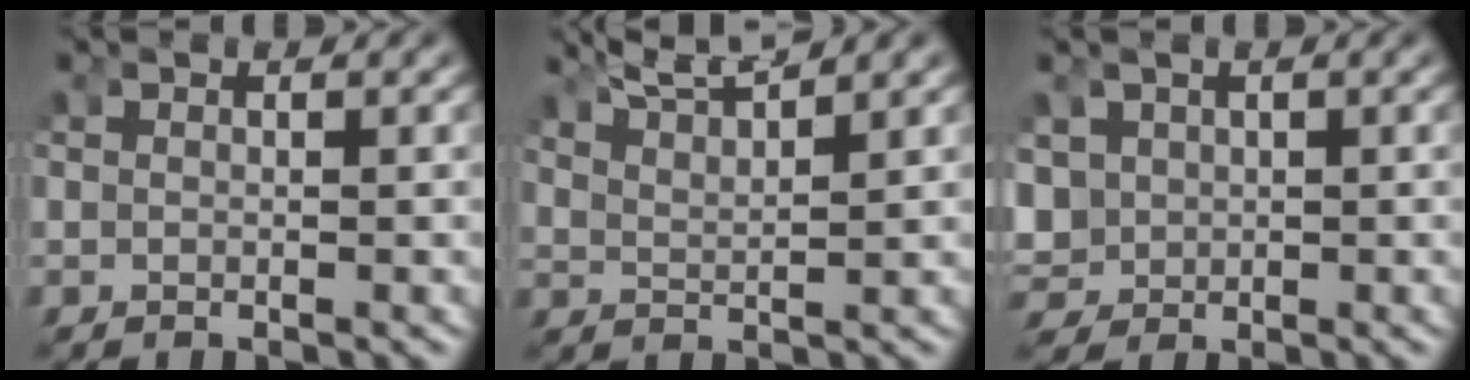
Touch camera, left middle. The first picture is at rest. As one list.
[{"total": 5.4, "force": [4.5, 1.7, 2.6], "torque": [-0.052, 0.003, 0.073]}, {"total": 4.7, "force": [-0.1, 4.5, 1.5], "torque": [-0.075, -0.028, 0.010]}]